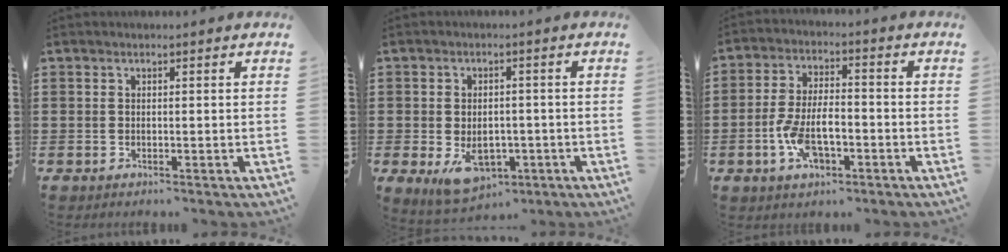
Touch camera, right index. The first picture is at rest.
{"total": 6.3, "force": [-2.1, 4.0, 4.4], "torque": [-0.071, 0.001, -0.039]}
{"total": 7.9, "force": [-2.7, 3.8, 6.4], "torque": [-0.132, 0.005, -0.052]}